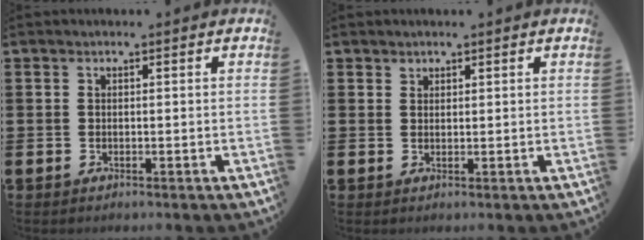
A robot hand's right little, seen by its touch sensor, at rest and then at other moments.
{"total": 1.1, "force": [1.0, 0.4, -0.2], "torque": [0.018, -0.005, 0.017]}